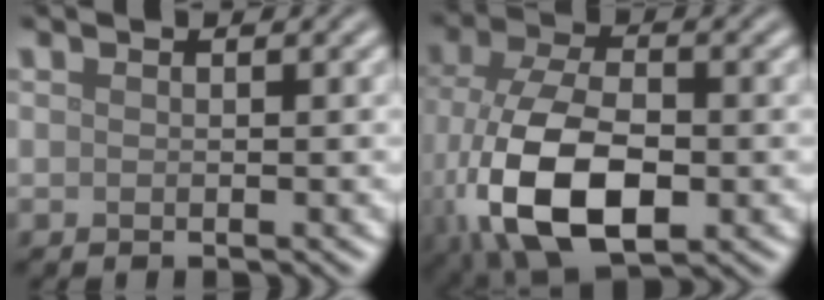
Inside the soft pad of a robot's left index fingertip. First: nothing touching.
{"total": 12.3, "force": [-3.5, 6.8, 9.6], "torque": [-0.216, -0.023, -0.064]}